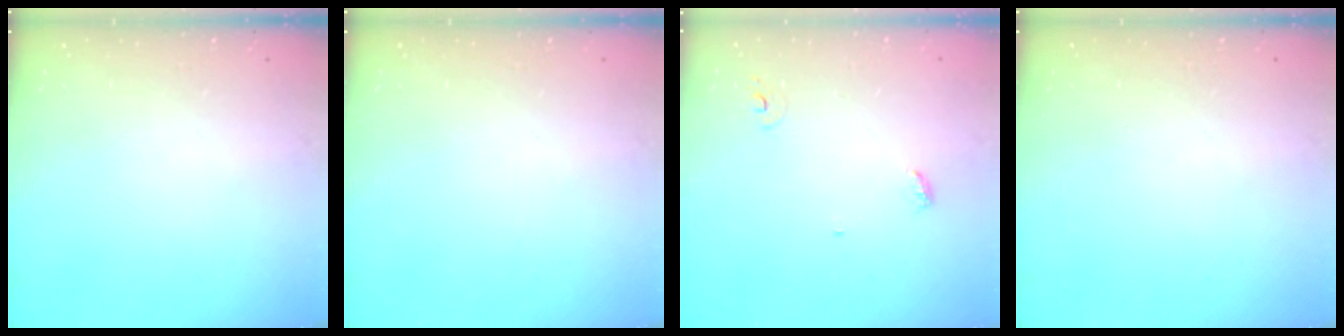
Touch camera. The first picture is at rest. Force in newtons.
{"total": 0.0}
{"total": 3.7, "press": 3.7, "slide": 0.3}
{"total": 0.0}